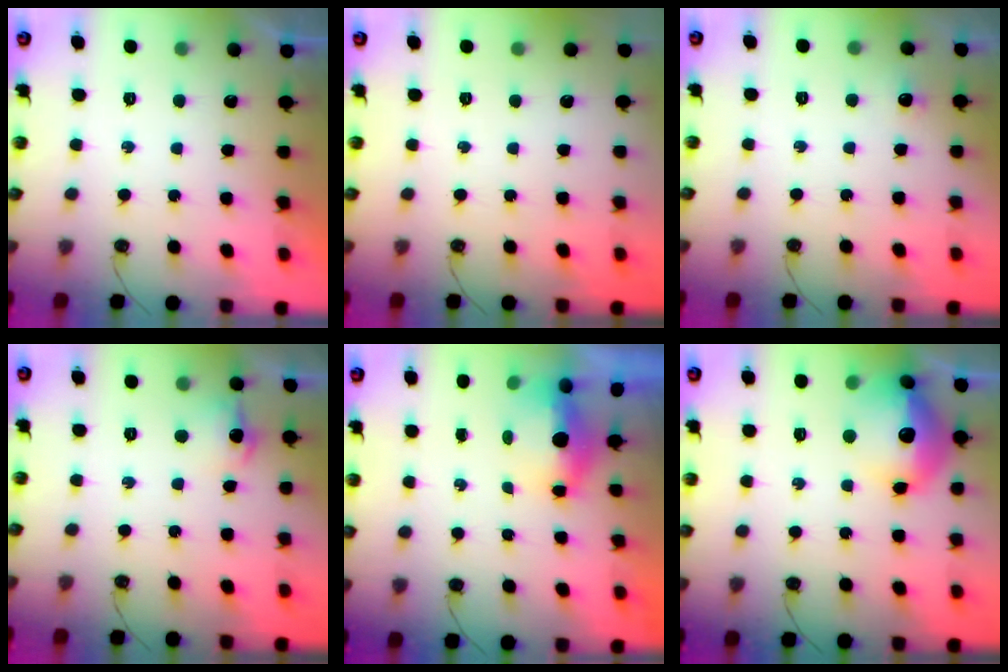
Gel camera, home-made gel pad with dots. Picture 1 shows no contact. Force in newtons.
{"total": 0.0}
{"total": 4.6, "press": 4.5, "slide": 1.0}
{"total": 8.0, "press": 8.0, "slide": 0.8}
{"total": 12.8, "press": 6.2, "slide": 11.2}
{"total": 17.8, "press": 17.7, "slide": 1.5}